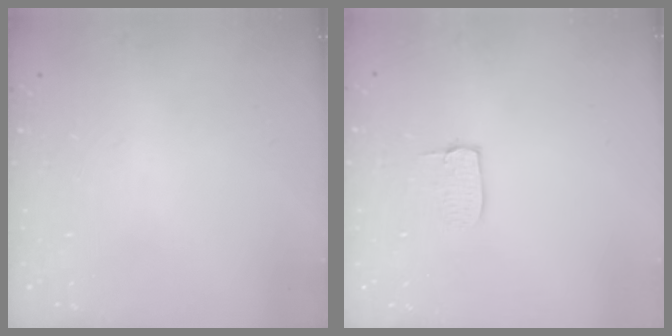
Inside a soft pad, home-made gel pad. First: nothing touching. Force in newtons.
{"total": 4.9, "press": 4.8, "slide": 0.4}